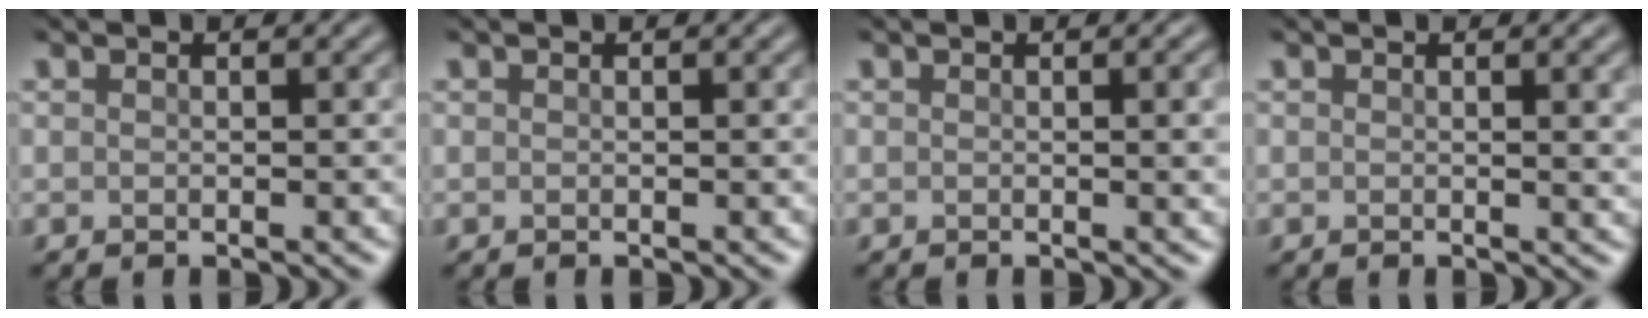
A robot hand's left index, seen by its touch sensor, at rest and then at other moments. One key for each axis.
{"total": 0.0}
{"total": 2.6, "fx": 0.2, "fy": 0.8, "fz": 2.4, "tx": -0.021, "ty": 0.003, "tz": -0.003}
{"total": 2.2, "fx": 0.6, "fy": 0.7, "fz": 2.0, "tx": -0.015, "ty": 0.002, "tz": 0.005}